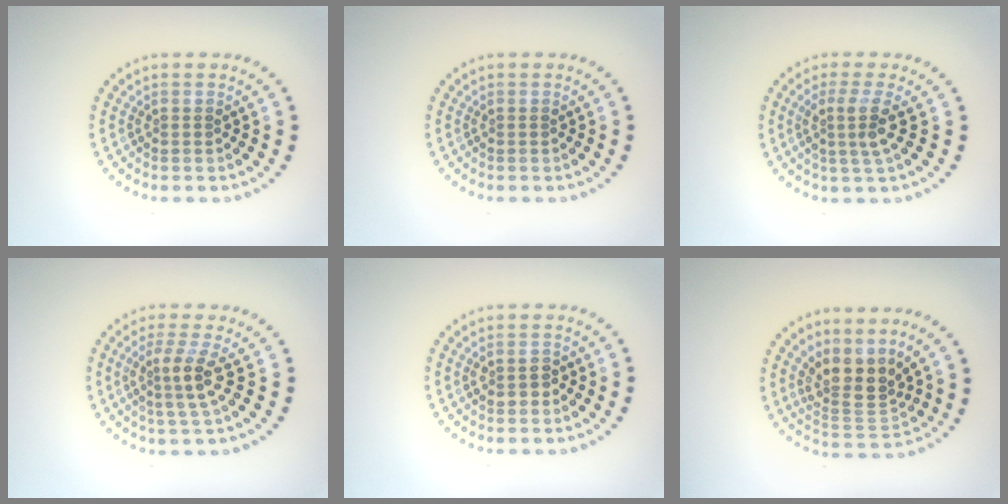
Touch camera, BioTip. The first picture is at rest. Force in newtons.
{"total": 0.0}
{"total": 2.8, "press": 2.0, "slide": 1.9}
{"total": 2.8, "press": 2.4, "slide": 1.5}
{"total": 1.5, "press": 1.5, "slide": 0.1}
{"total": 3.8, "press": 2.9, "slide": 2.4}